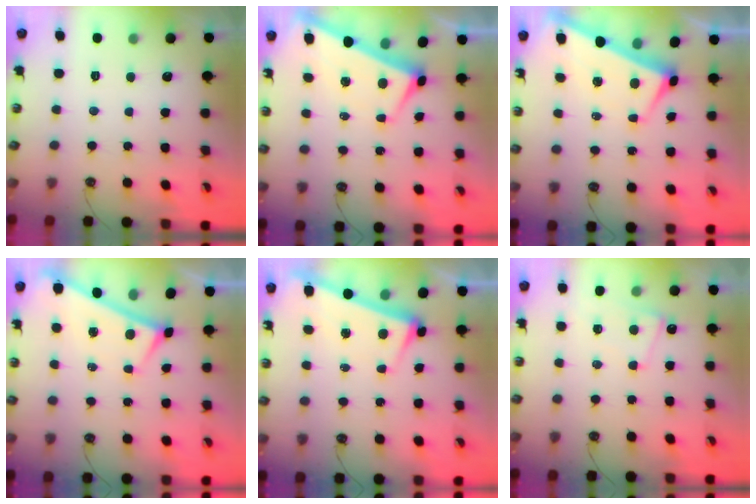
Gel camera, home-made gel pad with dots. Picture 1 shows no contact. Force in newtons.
{"total": 0.9, "press": 0.2, "slide": 0.9}
{"total": 0.9, "press": 0.2, "slide": 0.9}
{"total": 0.0}
{"total": 3.2, "press": 3.0, "slide": 1.0}
{"total": 1.6, "press": 1.5, "slide": 0.5}